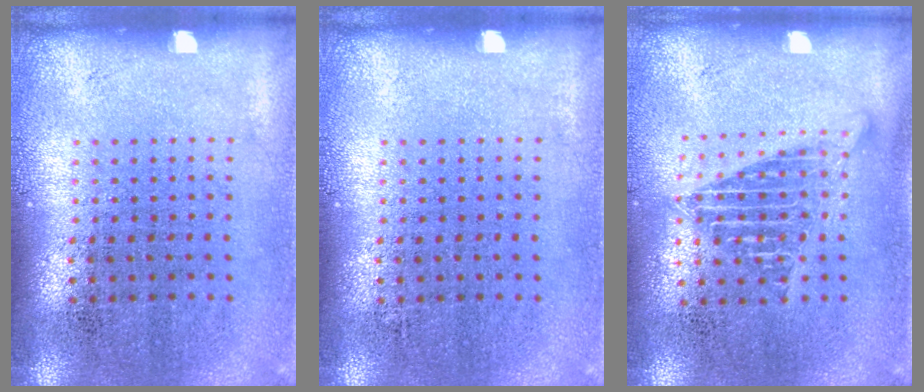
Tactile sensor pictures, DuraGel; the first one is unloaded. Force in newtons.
{"total": 0.0}
{"total": 1.5, "press": 1.3, "slide": 0.8}